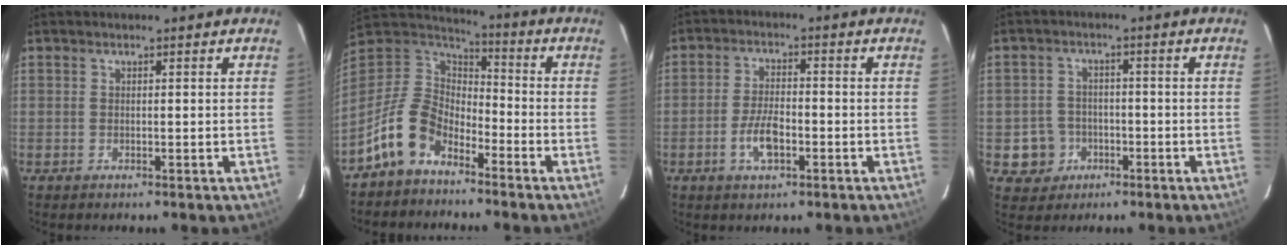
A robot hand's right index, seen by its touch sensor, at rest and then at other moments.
{"total": 12.2, "force": [-7.4, 7.5, 6.2], "torque": [-0.142, 0.022, -0.144]}
{"total": 5.9, "force": [-2.4, 2.4, 4.9], "torque": [-0.101, 0.002, -0.043]}
{"total": 5.9, "force": [-2.1, 5.5, 0.7], "torque": [-0.026, 0.019, -0.026]}